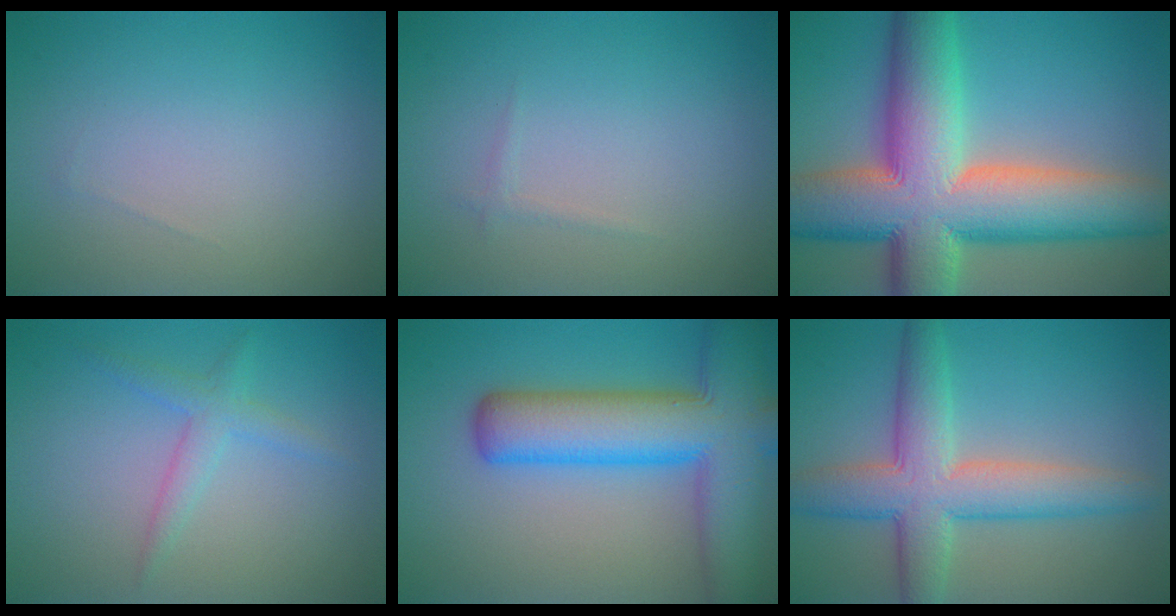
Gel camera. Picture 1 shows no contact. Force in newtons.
{"total": 0.6, "press": 0.6, "slide": 0.0}
{"total": 15.9, "press": 15.9, "slide": 0.6}
{"total": 2.0, "press": 2.0, "slide": 0.1}
{"total": 11.0, "press": 11.0, "slide": 0.5}
{"total": 7.1, "press": 7.1, "slide": 0.1}